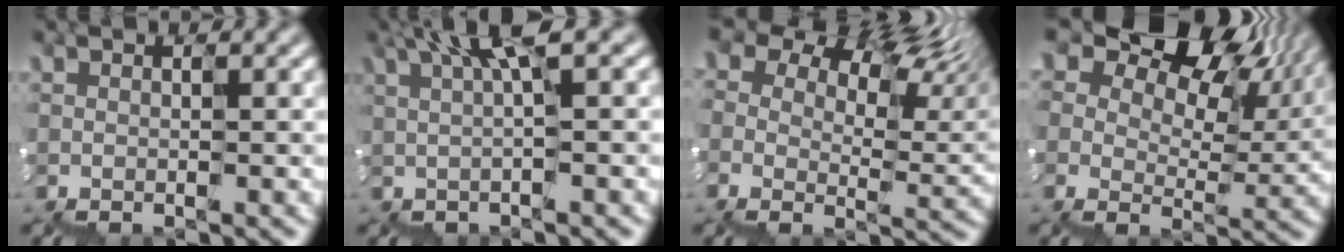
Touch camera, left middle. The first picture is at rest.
{"total": 2.1, "force": [1.1, -0.3, 1.7], "torque": [-0.046, 0.002, 0.018]}
{"total": 12.5, "force": [6.8, 7.2, 7.6], "torque": [-0.148, 0.008, 0.127]}
{"total": 13.0, "force": [7.4, 8.5, 6.4], "torque": [-0.124, 0.025, 0.141]}